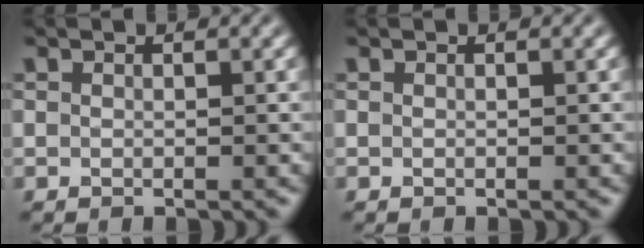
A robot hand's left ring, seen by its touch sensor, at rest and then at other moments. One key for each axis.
{"total": 0.0}